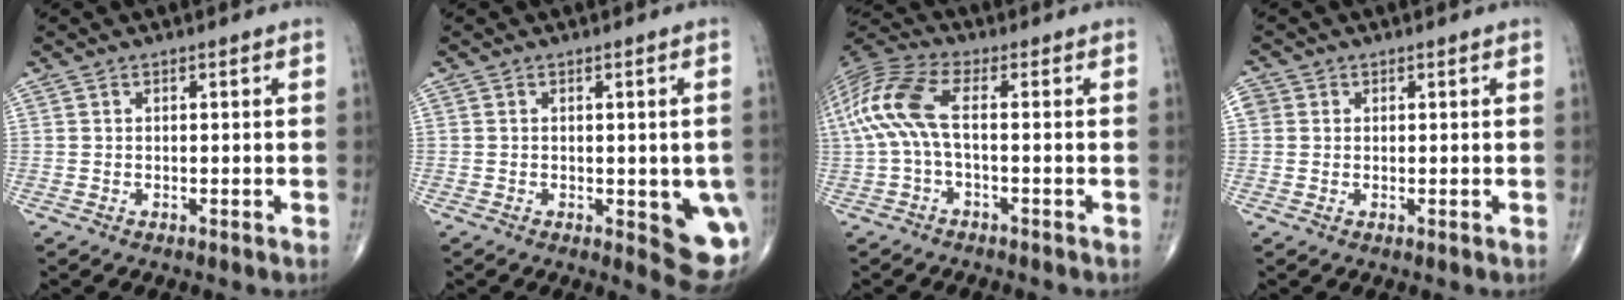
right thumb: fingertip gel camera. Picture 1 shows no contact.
{"total": 8.5, "force": [-1.7, 3.1, 7.8], "torque": [-0.065, -0.013, -0.015]}
{"total": 10.9, "force": [-0.2, 4.2, 10.1], "torque": [-0.244, 0.035, -0.011]}
{"total": 2.6, "force": [0.5, 2.4, 0.8], "torque": [-0.009, 0.007, 0.010]}